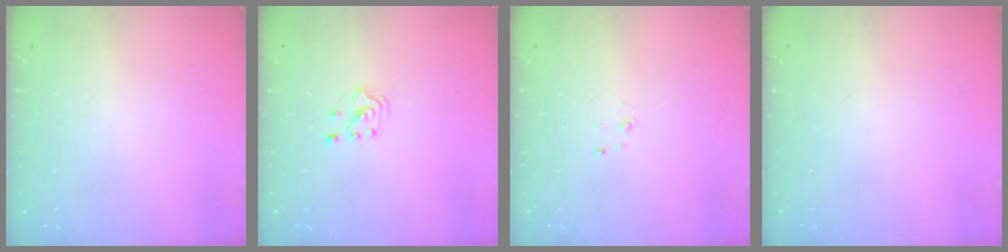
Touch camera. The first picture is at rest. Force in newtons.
{"total": 1.8, "press": 1.8, "slide": 0.2}
{"total": 2.2, "press": 2.2, "slide": 0.2}
{"total": 0.0}